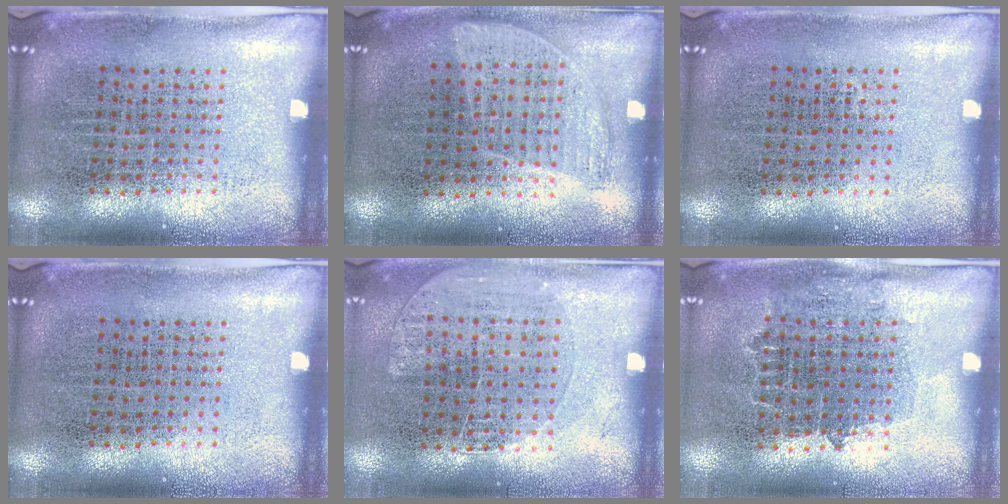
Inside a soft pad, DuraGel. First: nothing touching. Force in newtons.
{"total": 0.9, "press": 0.8, "slide": 0.4}
{"total": 0.0}
{"total": 0.0}
{"total": 1.2, "press": 1.0, "slide": 0.7}
{"total": 0.8, "press": 0.7, "slide": 0.4}